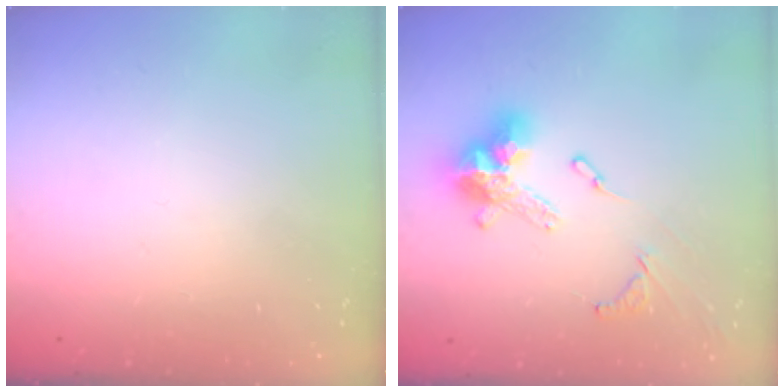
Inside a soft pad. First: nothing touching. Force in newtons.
{"total": 14.8, "press": 14.7, "slide": 1.6}